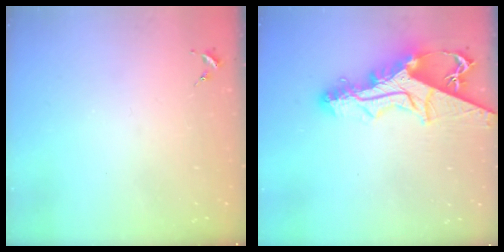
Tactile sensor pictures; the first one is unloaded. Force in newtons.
{"total": 16.6, "press": 16.5, "slide": 1.4}